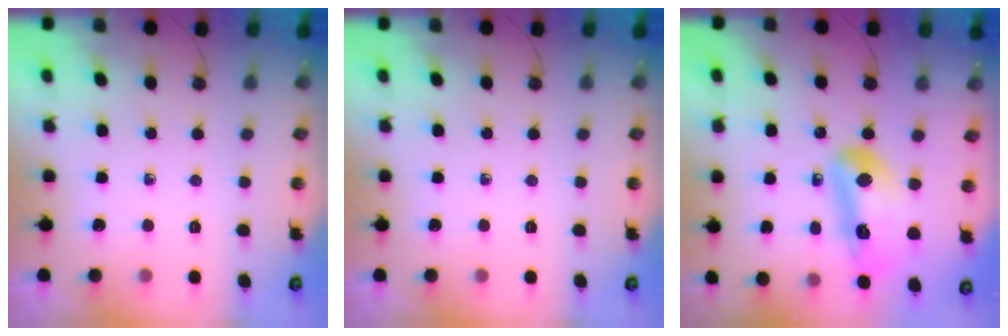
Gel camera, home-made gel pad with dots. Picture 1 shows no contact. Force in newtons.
{"total": 0.0}
{"total": 13.3, "press": 13.2, "slide": 1.6}